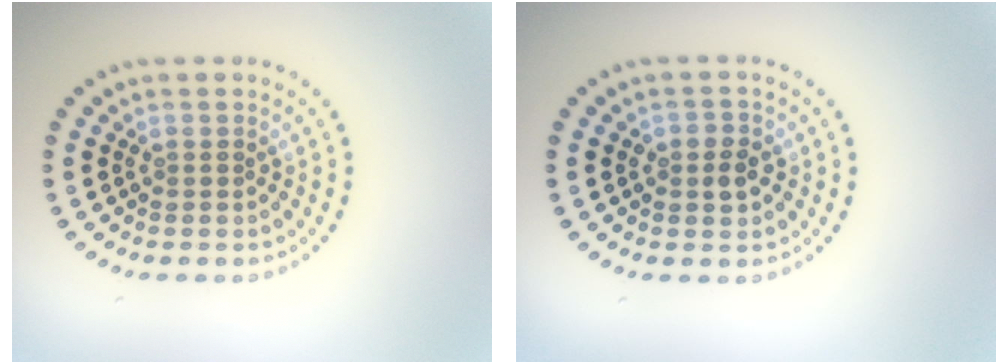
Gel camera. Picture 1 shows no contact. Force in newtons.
{"total": 1.9, "press": 1.9, "slide": 0.3}